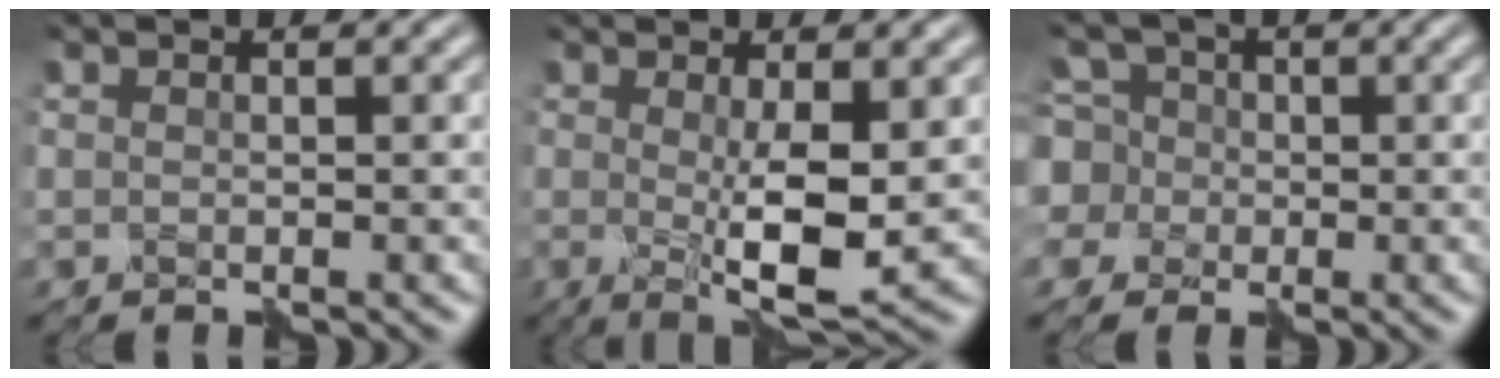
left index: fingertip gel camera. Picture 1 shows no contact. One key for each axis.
{"total": 4.7, "fx": -0.2, "fy": 1.0, "fz": 4.6, "tx": -0.072, "ty": -0.010, "tz": -0.001}
{"total": 8.0, "fx": 1.0, "fy": 7.5, "fz": 2.6, "tx": -0.077, "ty": 0.039, "tz": -0.007}